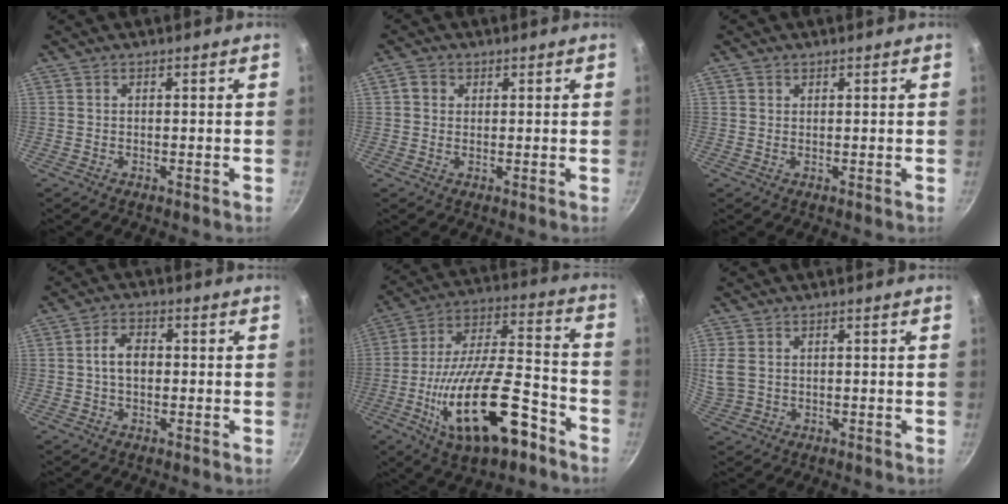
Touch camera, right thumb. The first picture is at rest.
{"total": 2.5, "force": [0.8, 2.1, 1.1], "torque": [-0.012, -0.002, 0.009]}
{"total": 1.1, "force": [0.6, 0.8, 0.4], "torque": [-0.004, -0.002, 0.010]}
{"total": 5.2, "force": [0.1, 3.4, 3.9], "torque": [-0.057, 0.015, -0.003]}
{"total": 23.6, "force": [-10.4, 9.5, 19.0], "torque": [-0.308, 0.046, -0.168]}
{"total": 5.4, "force": [1.0, 4.1, 3.3], "torque": [-0.072, -0.003, 0.027]}